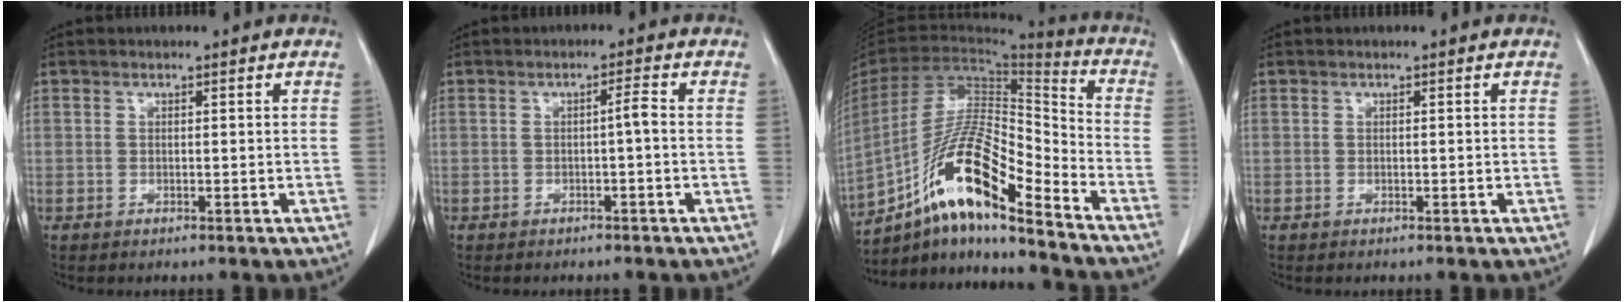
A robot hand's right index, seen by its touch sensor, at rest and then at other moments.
{"total": 1.7, "force": [-0.3, 0.0, 1.6], "torque": [-0.025, 0.003, -0.005]}
{"total": 17.8, "force": [-11.4, 2.5, 13.5], "torque": [-0.268, 0.001, -0.205]}
{"total": 0.0}